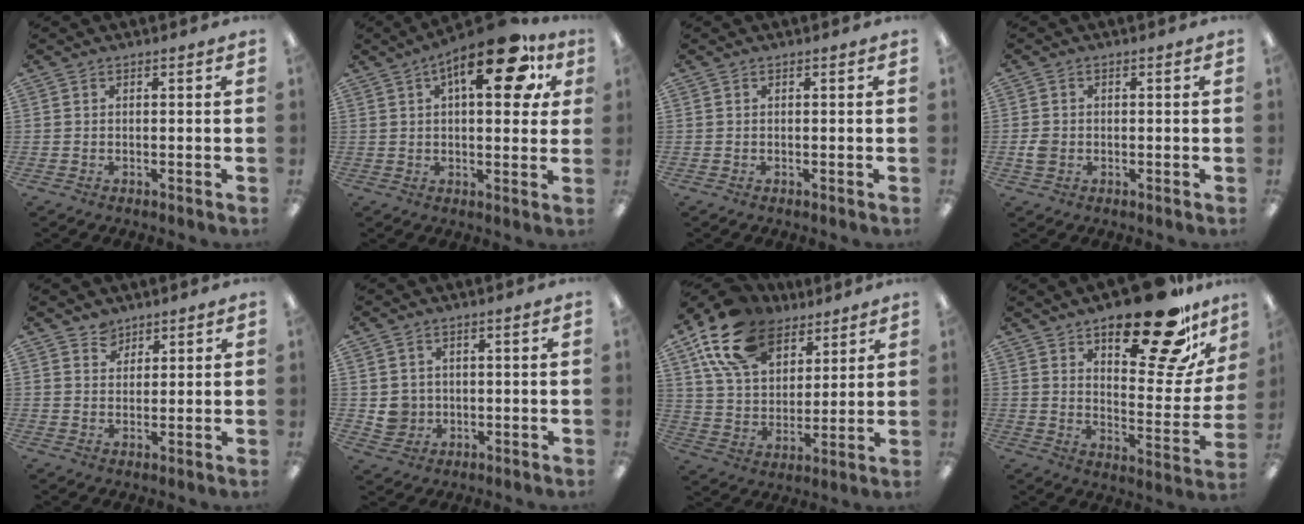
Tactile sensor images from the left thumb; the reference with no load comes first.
{"total": 17.8, "force": [8.0, 7.0, 14.3], "torque": [-0.188, -0.027, 0.117]}
{"total": 0.0}
{"total": 2.6, "force": [-0.4, 2.2, 1.4], "torque": [-0.016, 0.001, -0.009]}
{"total": 3.6, "force": [3.0, 2.0, -0.2], "torque": [0.002, -0.014, 0.056]}
{"total": 4.2, "force": [0.6, 4.1, 0.7], "torque": [-0.014, 0.008, 0.014]}
{"total": 18.0, "force": [11.6, 10.5, 9.0], "torque": [-0.178, -0.044, 0.219]}
{"total": 23.5, "force": [16.2, 7.8, 15.2], "torque": [-0.196, -0.112, 0.258]}